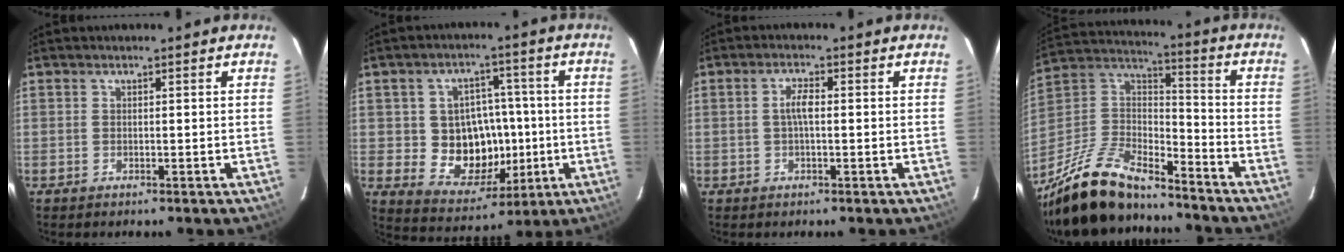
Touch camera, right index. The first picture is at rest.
{"total": 12.6, "force": [-1.3, 10.8, 6.4], "torque": [-0.127, 0.010, 0.003]}
{"total": 2.8, "force": [-0.1, 0.8, 2.6], "torque": [-0.053, 0.006, -0.001]}
{"total": 21.5, "force": [-17.0, 7.1, 11.0], "torque": [-0.241, -0.009, -0.302]}